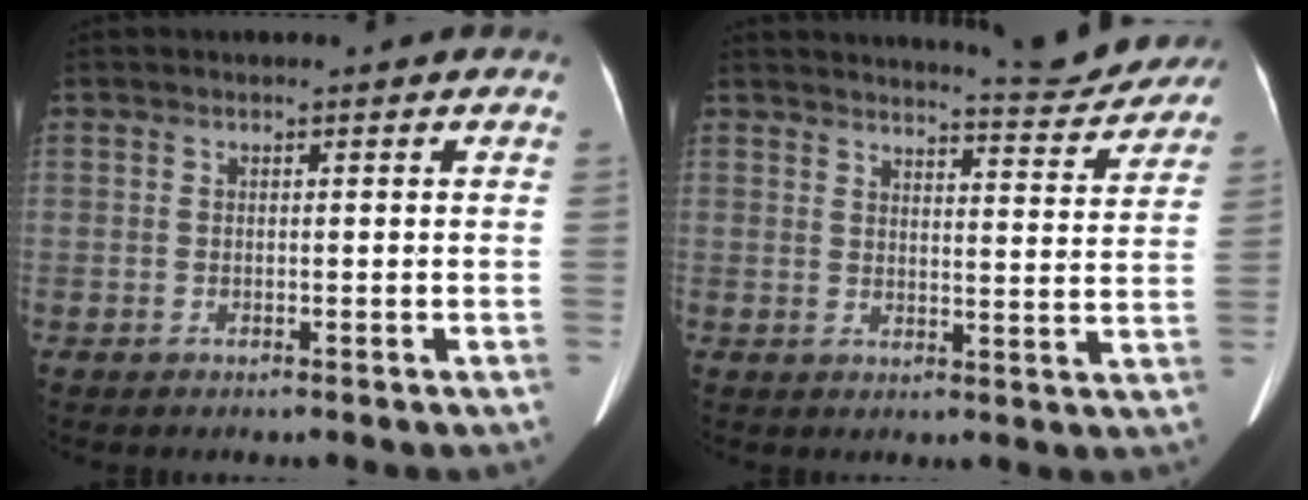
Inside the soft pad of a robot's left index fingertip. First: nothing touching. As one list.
[{"total": 9.9, "force": [9.7, 0.4, 2.0], "torque": [-0.025, -0.021, 0.113]}]